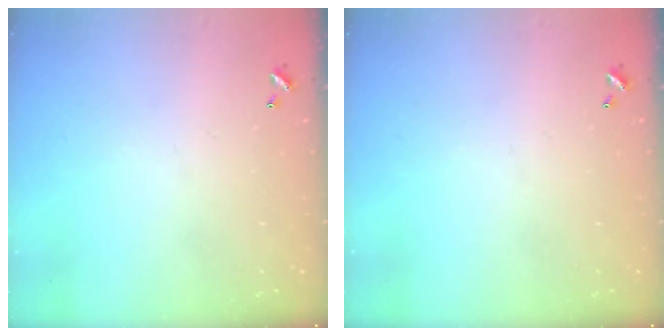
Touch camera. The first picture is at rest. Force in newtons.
{"total": 0.0}